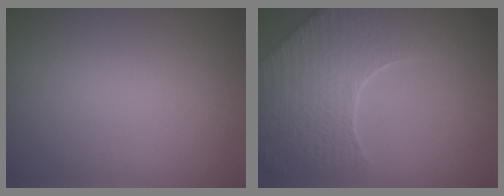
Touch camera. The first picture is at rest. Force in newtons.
{"total": 8.8, "press": 6.3, "slide": 6.2}